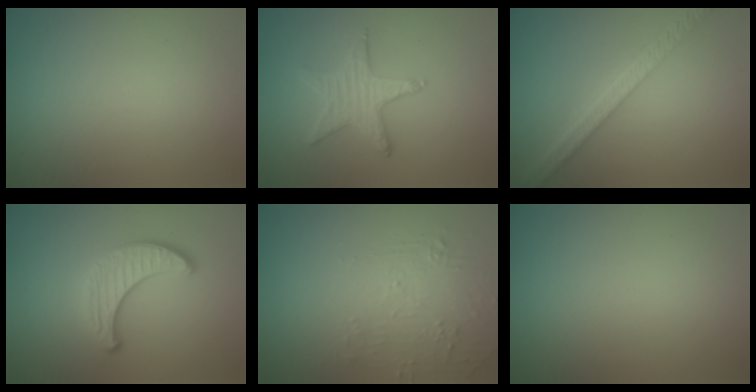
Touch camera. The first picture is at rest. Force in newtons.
{"total": 2.8, "press": 2.7, "slide": 0.7}
{"total": 4.4, "press": 3.5, "slide": 2.7}
{"total": 3.8, "press": 2.9, "slide": 2.4}
{"total": 2.1, "press": 0.9, "slide": 1.9}
{"total": 0.0}